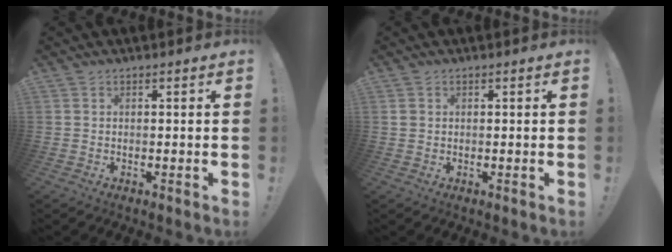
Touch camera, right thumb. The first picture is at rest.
{"total": 1.3, "force": [0.5, 1.1, 0.6], "torque": [-0.015, 0.006, 0.010]}